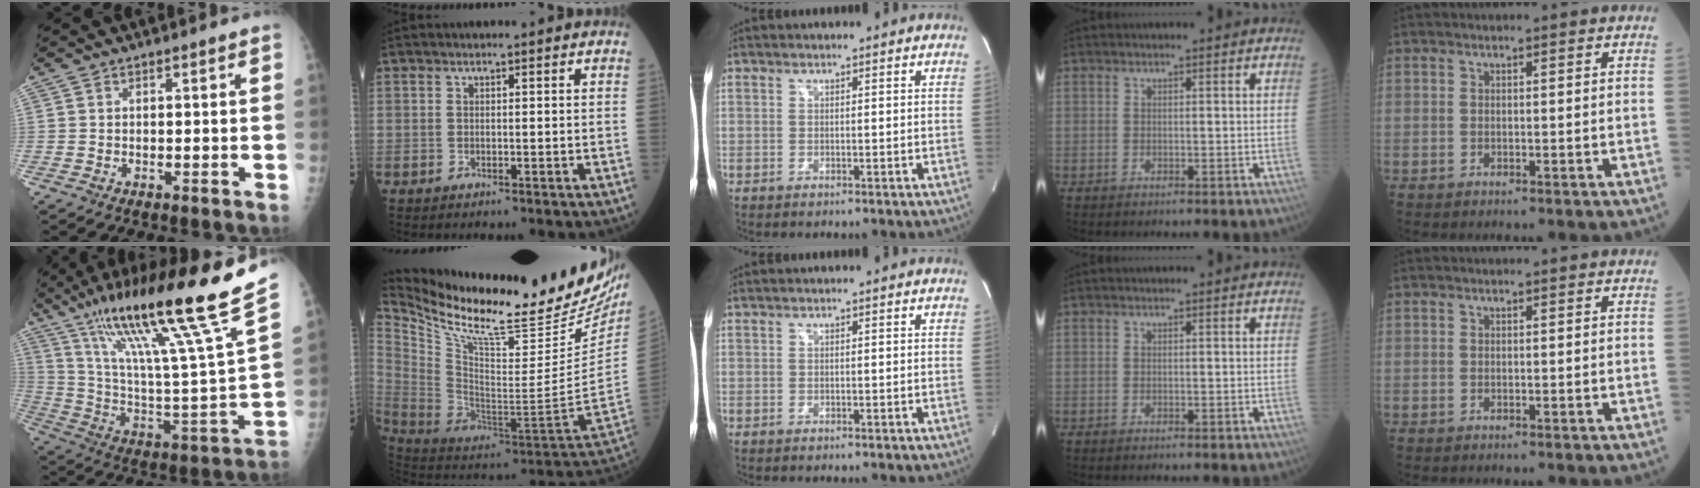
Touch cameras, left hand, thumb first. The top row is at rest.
{"thumb": {"total": 30.0, "force": [19.3, 1.7, 23.0], "torque": [-0.367, -0.058, 0.332]}, "index": {"total": 32.1, "force": [26.7, 4.2, 17.4], "torque": [-0.304, -0.094, 0.393]}}